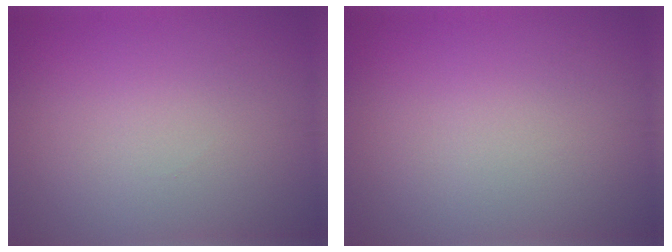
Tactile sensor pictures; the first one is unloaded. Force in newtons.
{"total": 0.0}